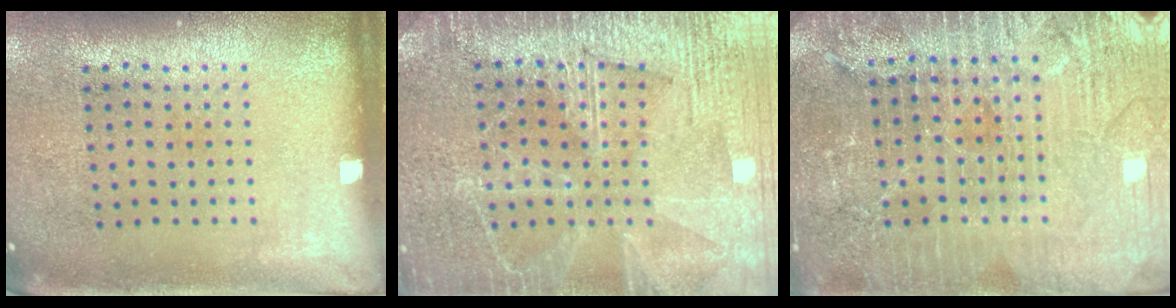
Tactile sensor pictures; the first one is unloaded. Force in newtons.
{"total": 3.7, "press": 3.6, "slide": 0.7}
{"total": 4.5, "press": 4.2, "slide": 1.5}